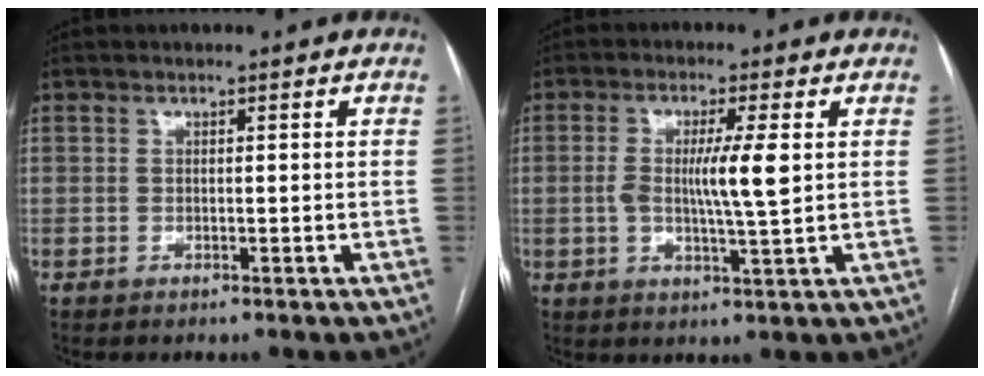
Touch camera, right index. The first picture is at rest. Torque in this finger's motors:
{"motor_torque": [0.15, 0.17, 0.04, 0.01]}